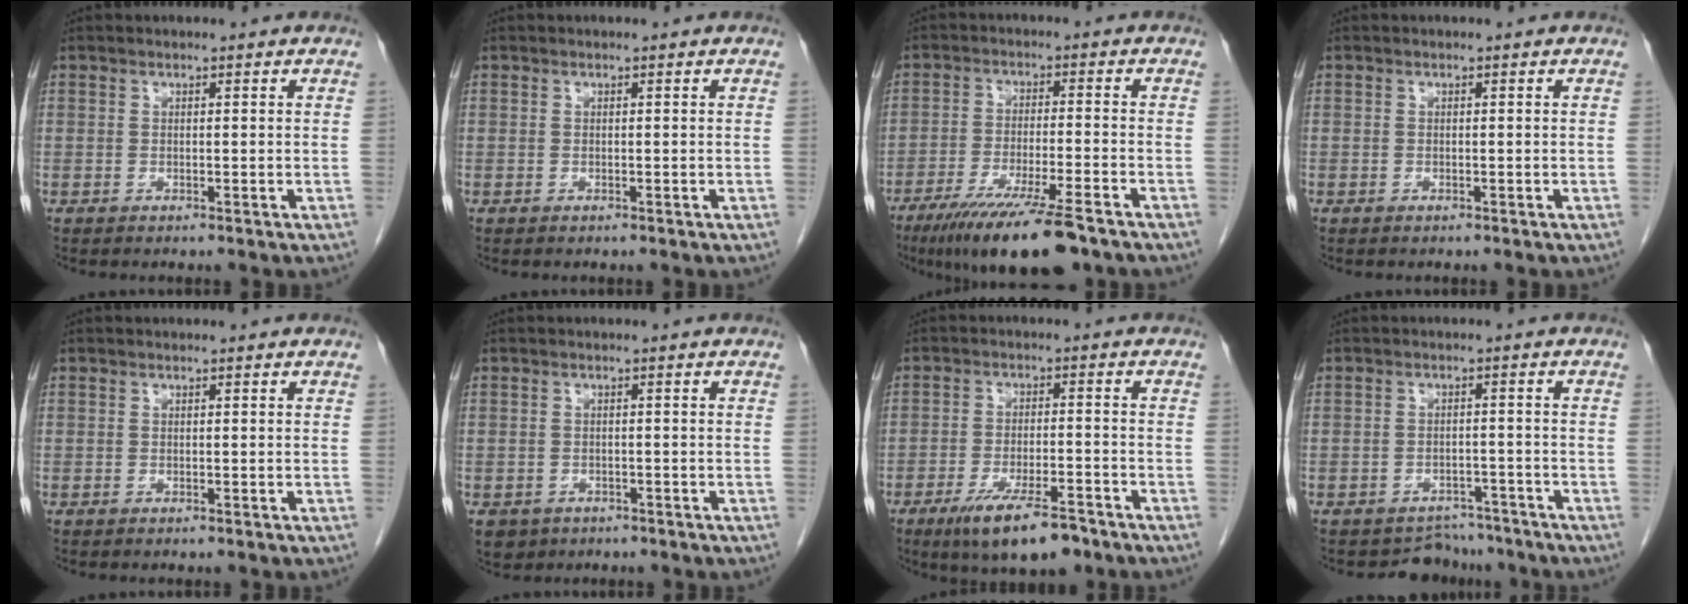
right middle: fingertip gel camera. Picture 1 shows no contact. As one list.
[{"total": 0.0}, {"total": 13.9, "force": [-10.1, 1.2, 9.4], "torque": [-0.153, -0.037, -0.166]}, {"total": 0.0}, {"total": 0.0}, {"total": 4.1, "force": [-2.5, 3.2, 0.9], "torque": [-0.017, 0.001, -0.034]}, {"total": 10.1, "force": [-6.9, 2.3, 7.0], "torque": [-0.119, -0.016, -0.109]}, {"total": 4.3, "force": [-3.8, 1.8, -0.9], "torque": [0.013, 0.018, -0.054]}]